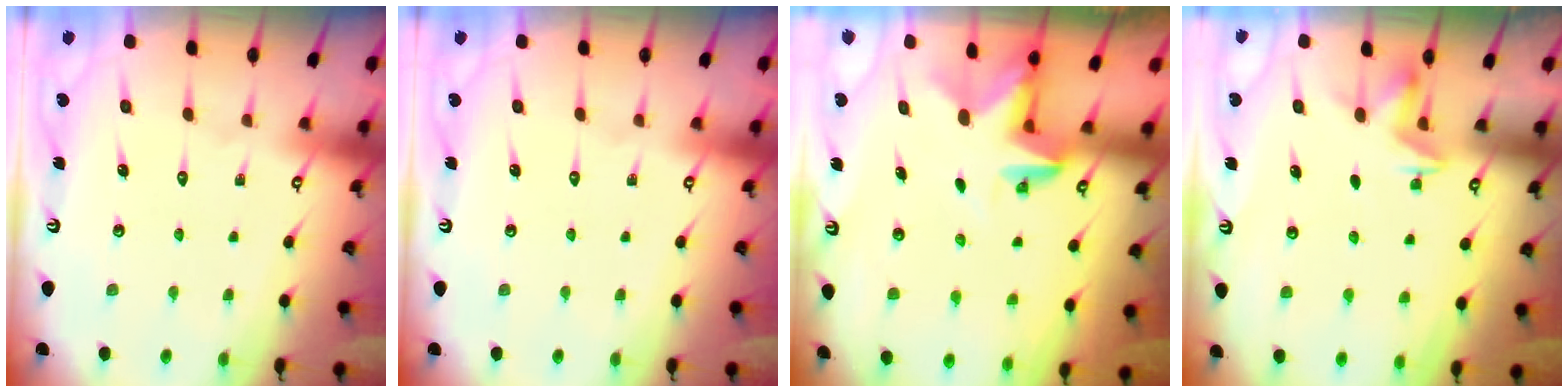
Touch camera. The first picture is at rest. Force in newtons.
{"total": 0.0}
{"total": 3.0, "press": 3.0, "slide": 0.2}
{"total": 3.1, "press": 2.9, "slide": 1.0}